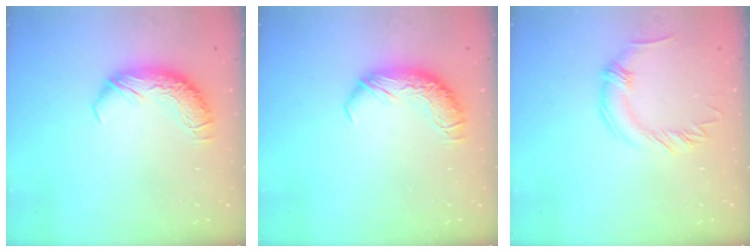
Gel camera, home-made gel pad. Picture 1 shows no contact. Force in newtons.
{"total": 0.0}
{"total": 0.0}